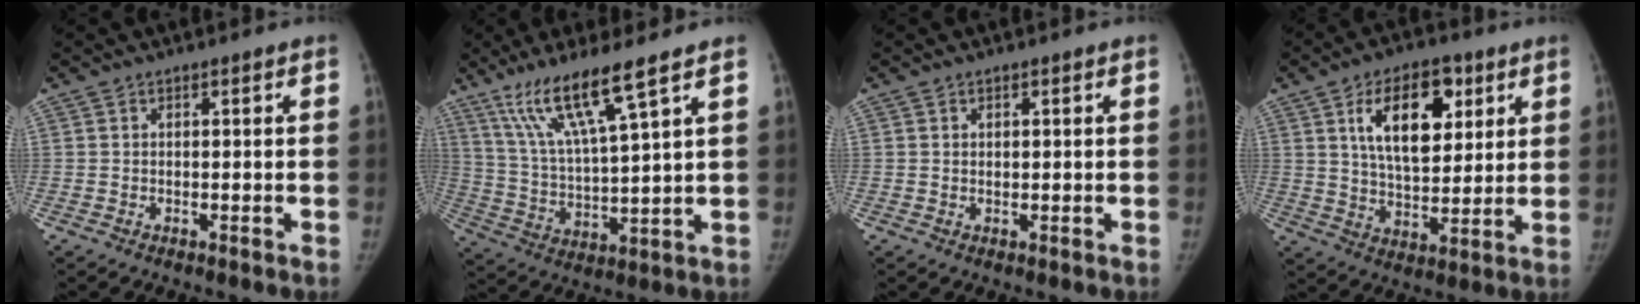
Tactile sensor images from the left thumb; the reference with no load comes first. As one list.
[{"total": 12.8, "force": [8.4, 0.8, 9.6], "torque": [-0.188, -0.039, 0.174]}, {"total": 0.7, "force": [0.2, 0.6, 0.4], "torque": [0.001, 0.000, 0.005]}, {"total": 14.8, "force": [5.7, 8.1, 11.0], "torque": [-0.136, -0.022, 0.100]}]